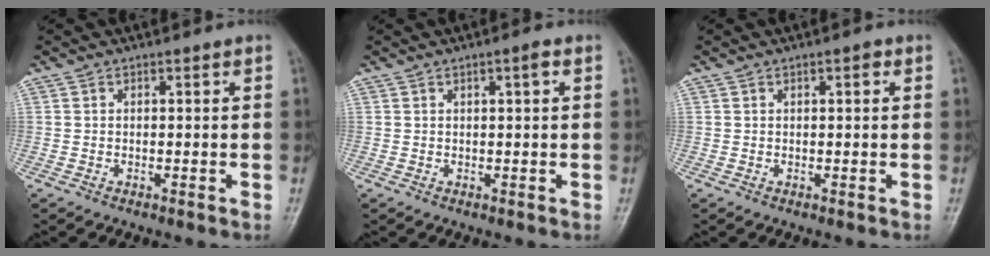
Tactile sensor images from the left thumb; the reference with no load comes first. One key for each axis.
{"total": 1.8, "fx": 0.7, "fy": 0.2, "fz": 1.7, "tx": -0.028, "ty": 0.001, "tz": 0.011}
{"total": 1.4, "fx": 0.6, "fy": 0.5, "fz": 1.2, "tx": -0.016, "ty": 0.002, "tz": 0.006}